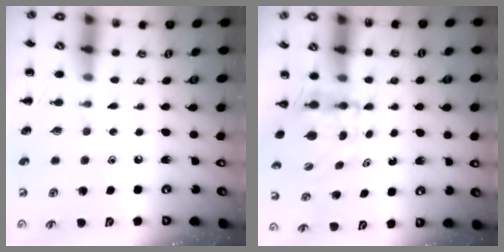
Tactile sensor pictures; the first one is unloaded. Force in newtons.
{"total": 3.9, "press": 3.9, "slide": 0.1}